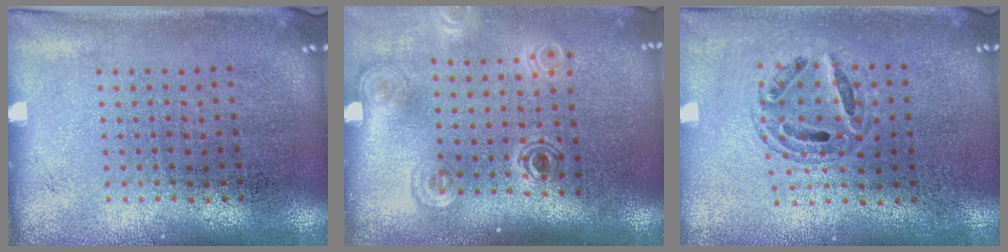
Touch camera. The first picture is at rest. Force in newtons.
{"total": 1.8, "press": 1.2, "slide": 1.3}
{"total": 0.8, "press": 0.7, "slide": 0.2}